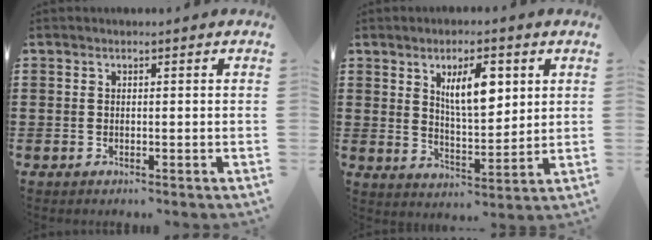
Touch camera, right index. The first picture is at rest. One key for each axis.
{"total": 7.7, "fx": 2.9, "fy": 3.0, "fz": 6.4, "tx": -0.110, "ty": -0.001, "tz": 0.044}